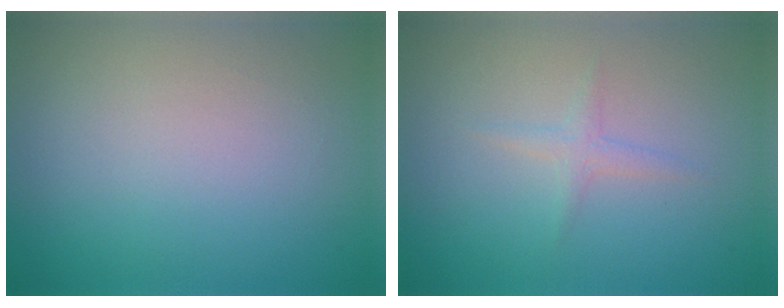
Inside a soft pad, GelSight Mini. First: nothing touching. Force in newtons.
{"total": 1.1, "press": 1.1, "slide": 0.0}